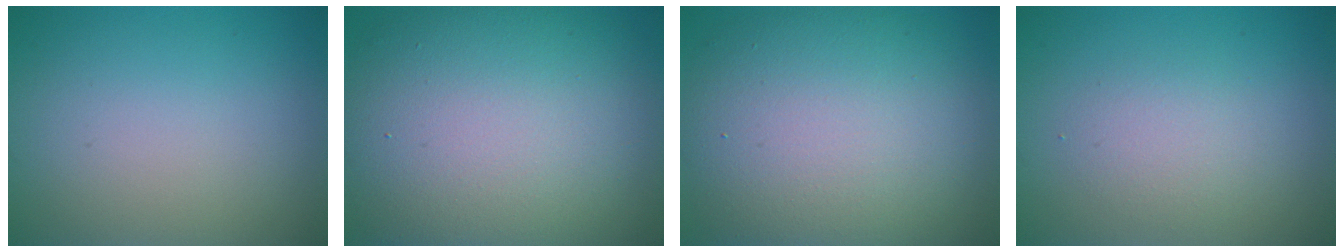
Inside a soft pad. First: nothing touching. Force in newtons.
{"total": 15.3, "press": 15.3, "slide": 1.0}
{"total": 12.6, "press": 12.6, "slide": 0.9}
{"total": 2.0, "press": 2.0, "slide": 0.1}